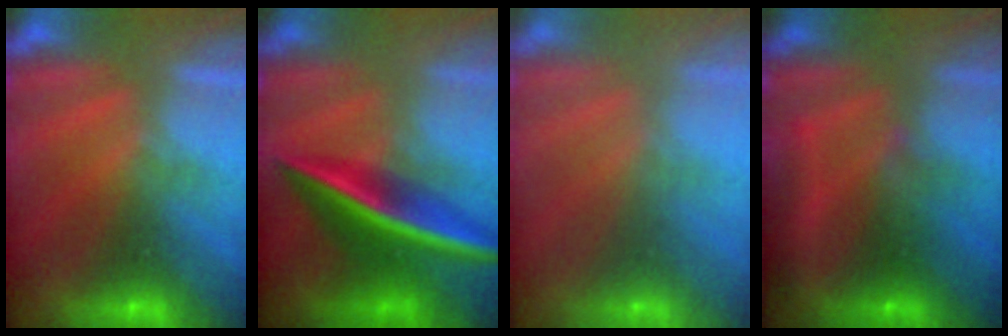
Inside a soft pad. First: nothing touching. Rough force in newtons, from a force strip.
{"total": 2.5}
{"total": 8.5}
{"total": 6.5}